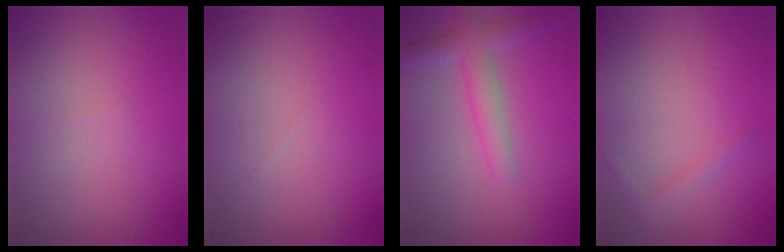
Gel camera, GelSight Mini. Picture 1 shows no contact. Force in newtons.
{"total": 0.0}
{"total": 3.5, "press": 3.5, "slide": 0.2}
{"total": 1.1, "press": 1.1, "slide": 0.1}